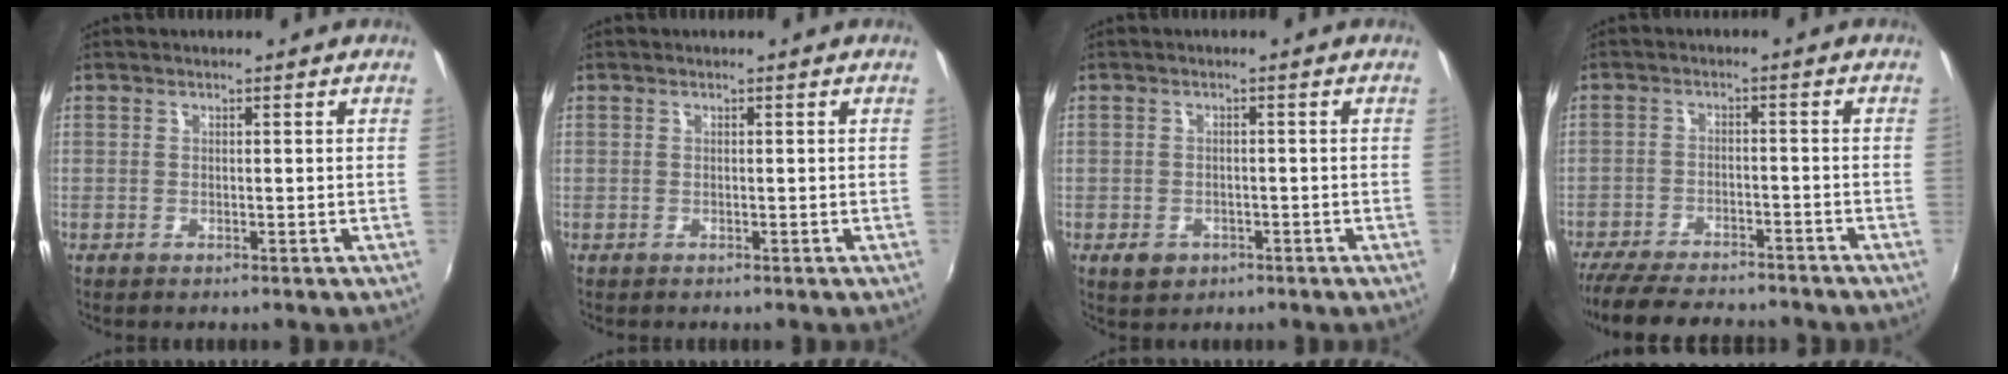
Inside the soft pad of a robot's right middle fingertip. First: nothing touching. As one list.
[{"total": 0.0}, {"total": 3.3, "force": [-1.6, 2.5, 1.4], "torque": [-0.031, -0.003, -0.021]}, {"total": 16.2, "force": [-14.0, 3.9, 7.2], "torque": [-0.152, -0.032, -0.213]}]